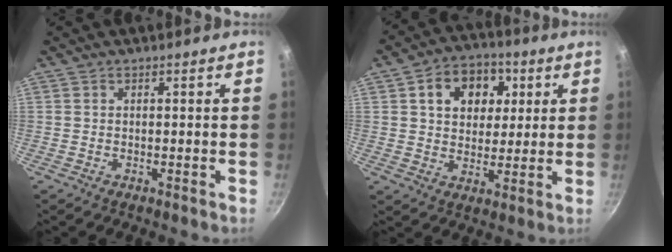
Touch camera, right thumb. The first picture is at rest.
{"total": 12.1, "force": [3.9, 9.2, 6.8], "torque": [-0.071, 0.001, 0.054]}